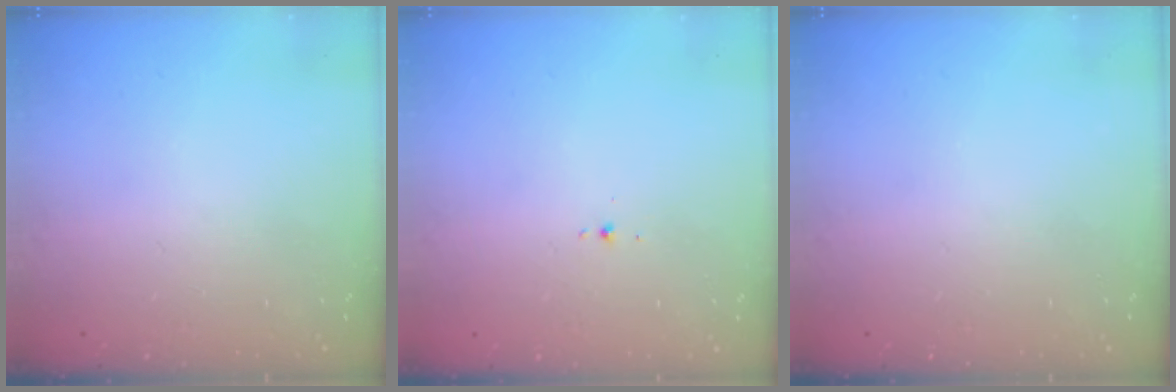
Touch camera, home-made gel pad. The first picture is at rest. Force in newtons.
{"total": 1.9, "press": 1.8, "slide": 0.7}
{"total": 0.0}